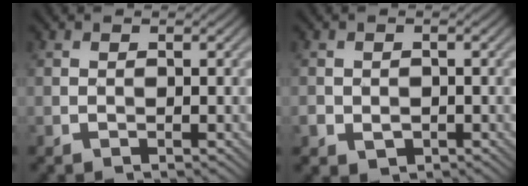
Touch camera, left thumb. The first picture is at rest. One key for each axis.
{"total": 2.0, "fx": -0.7, "fy": 1.7, "fz": 1.0, "tx": -0.024, "ty": -0.011, "tz": -0.012}